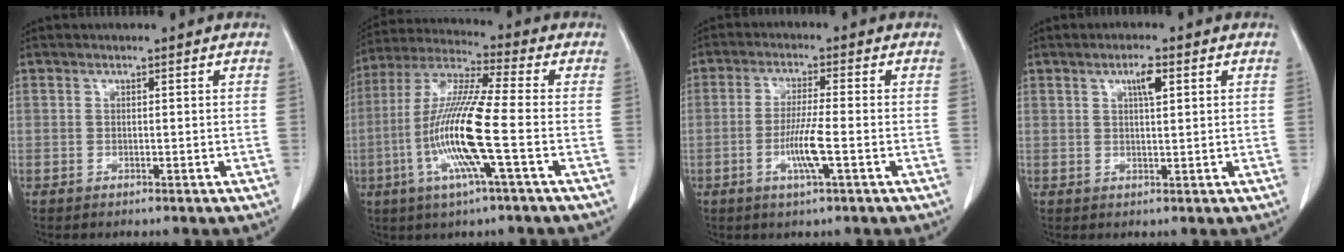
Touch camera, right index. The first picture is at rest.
{"total": 13.8, "force": [-3.4, -0.1, 13.4], "torque": [-0.281, -0.009, -0.077]}
{"total": 5.8, "force": [-1.8, -0.1, 5.5], "torque": [-0.109, -0.011, -0.036]}
{"total": 3.0, "force": [1.3, 0.5, 2.6], "torque": [-0.051, -0.001, 0.022]}